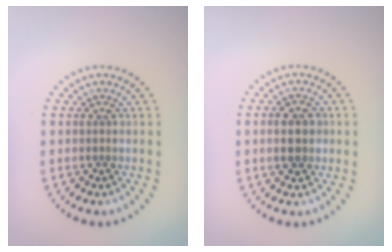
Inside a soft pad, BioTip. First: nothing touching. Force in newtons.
{"total": 3.1, "press": 3.1, "slide": 0.1}